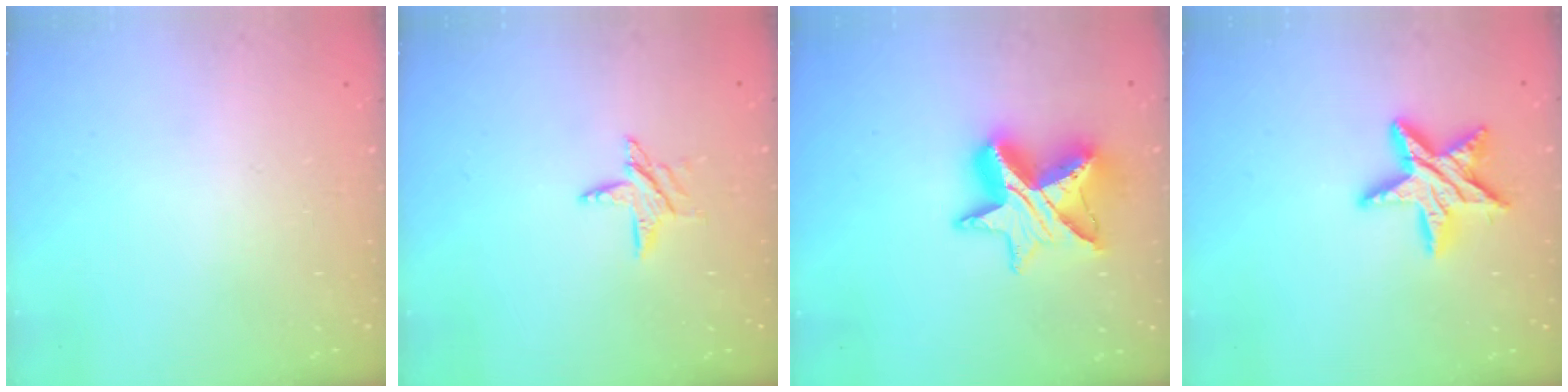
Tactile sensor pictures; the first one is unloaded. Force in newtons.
{"total": 6.0, "press": 6.0, "slide": 0.5}
{"total": 13.0, "press": 13.0, "slide": 0.9}
{"total": 13.1, "press": 13.1, "slide": 1.0}